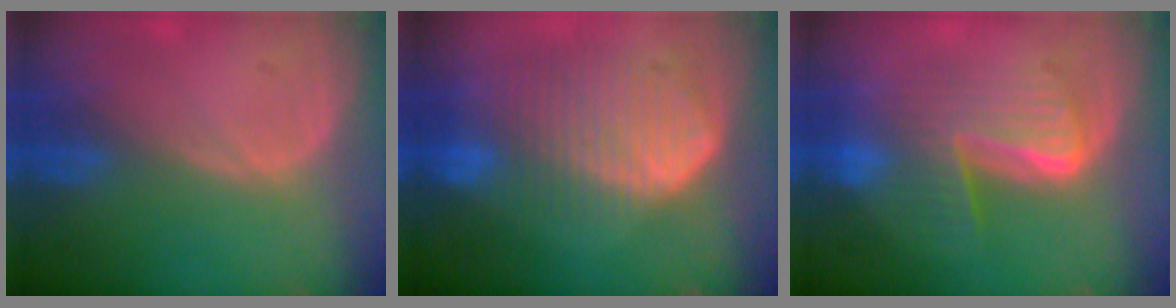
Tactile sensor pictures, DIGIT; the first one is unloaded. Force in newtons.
{"total": 10.4, "press": 9.0, "slide": 5.1}
{"total": 7.6, "press": 7.6, "slide": 0.3}